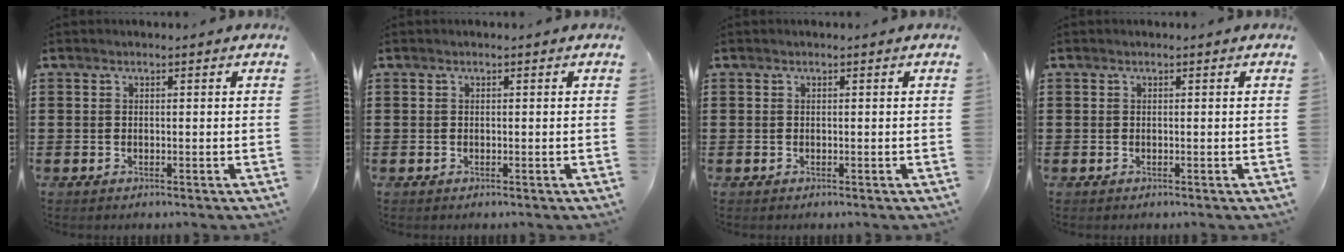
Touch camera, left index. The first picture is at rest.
{"total": 0.0}
{"total": 0.0}
{"total": 0.0}